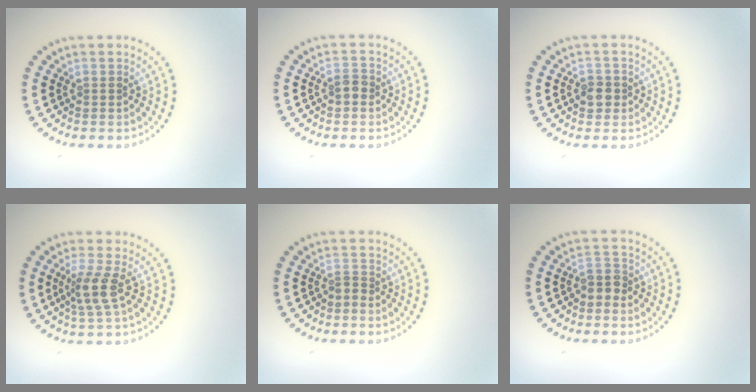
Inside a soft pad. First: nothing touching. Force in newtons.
{"total": 1.3, "press": 1.2, "slide": 0.3}
{"total": 1.7, "press": 1.6, "slide": 0.5}
{"total": 2.8, "press": 2.1, "slide": 1.8}
{"total": 0.7, "press": 0.4, "slide": 0.6}
{"total": 1.7, "press": 1.5, "slide": 0.9}